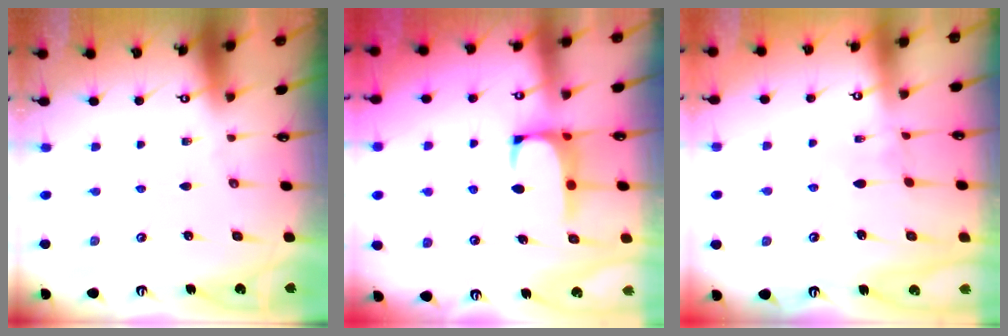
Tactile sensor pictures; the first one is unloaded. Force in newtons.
{"total": 1.7, "press": 1.5, "slide": 0.7}
{"total": 2.4, "press": 2.4, "slide": 0.4}